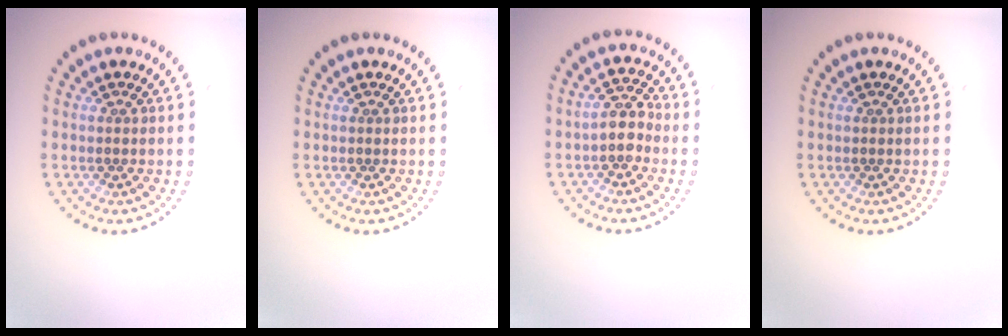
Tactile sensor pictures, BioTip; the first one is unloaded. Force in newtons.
{"total": 0.0}
{"total": 2.5, "press": 2.1, "slide": 1.2}
{"total": 0.0}